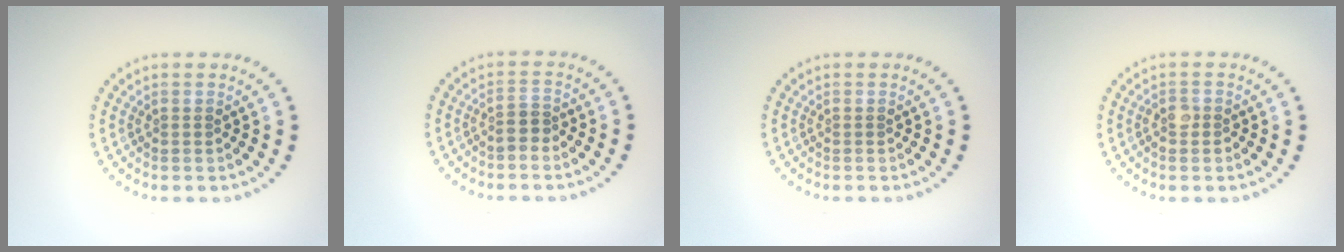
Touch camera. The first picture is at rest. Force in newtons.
{"total": 1.2, "press": 0.9, "slide": 0.7}
{"total": 0.0}
{"total": 1.5, "press": 1.4, "slide": 0.7}